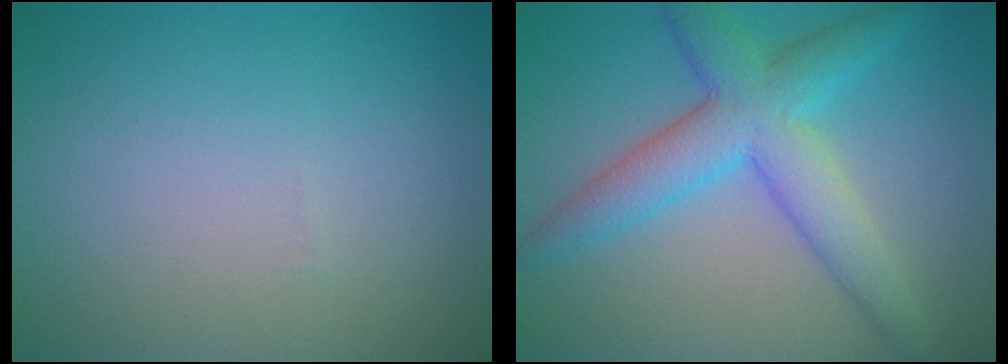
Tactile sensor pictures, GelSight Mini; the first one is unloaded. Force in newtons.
{"total": 6.1, "press": 6.1, "slide": 0.1}